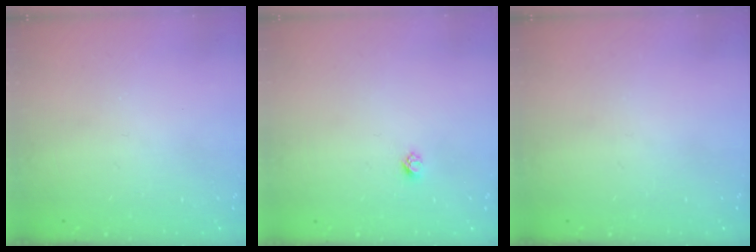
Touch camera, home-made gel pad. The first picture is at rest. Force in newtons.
{"total": 2.4, "press": 2.4, "slide": 0.2}
{"total": 0.0}